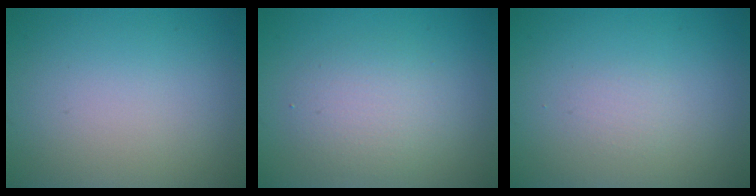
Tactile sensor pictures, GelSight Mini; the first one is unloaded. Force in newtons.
{"total": 2.9, "press": 2.9, "slide": 0.2}
{"total": 0.7, "press": 0.7, "slide": 0.1}